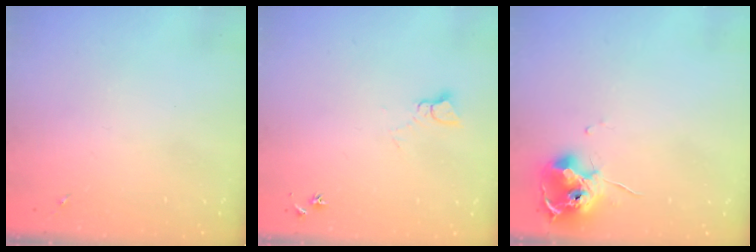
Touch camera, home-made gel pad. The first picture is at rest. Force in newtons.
{"total": 4.9, "press": 4.9, "slide": 0.5}
{"total": 11.7, "press": 11.7, "slide": 0.7}